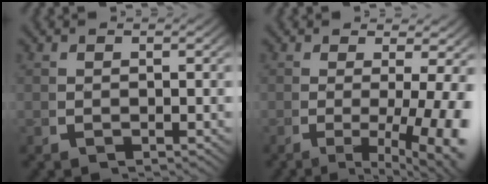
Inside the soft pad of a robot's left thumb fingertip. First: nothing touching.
{"total": 8.1, "force": [-2.1, 3.2, 7.1], "torque": [-0.112, -0.031, -0.019]}